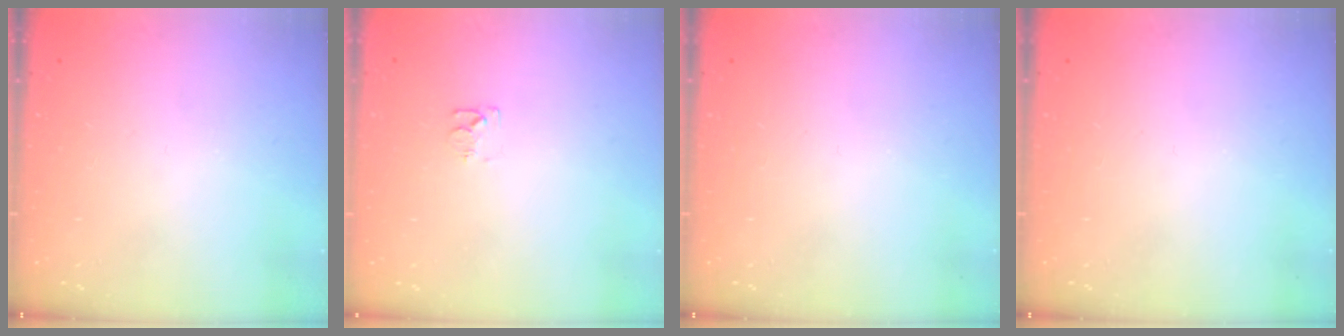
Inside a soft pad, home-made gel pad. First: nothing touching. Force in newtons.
{"total": 5.0, "press": 5.0, "slide": 0.5}
{"total": 0.0}
{"total": 0.0}